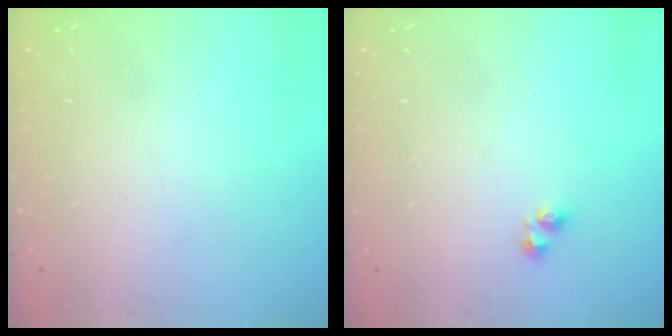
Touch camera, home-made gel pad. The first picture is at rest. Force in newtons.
{"total": 2.7, "press": 2.7, "slide": 0.4}